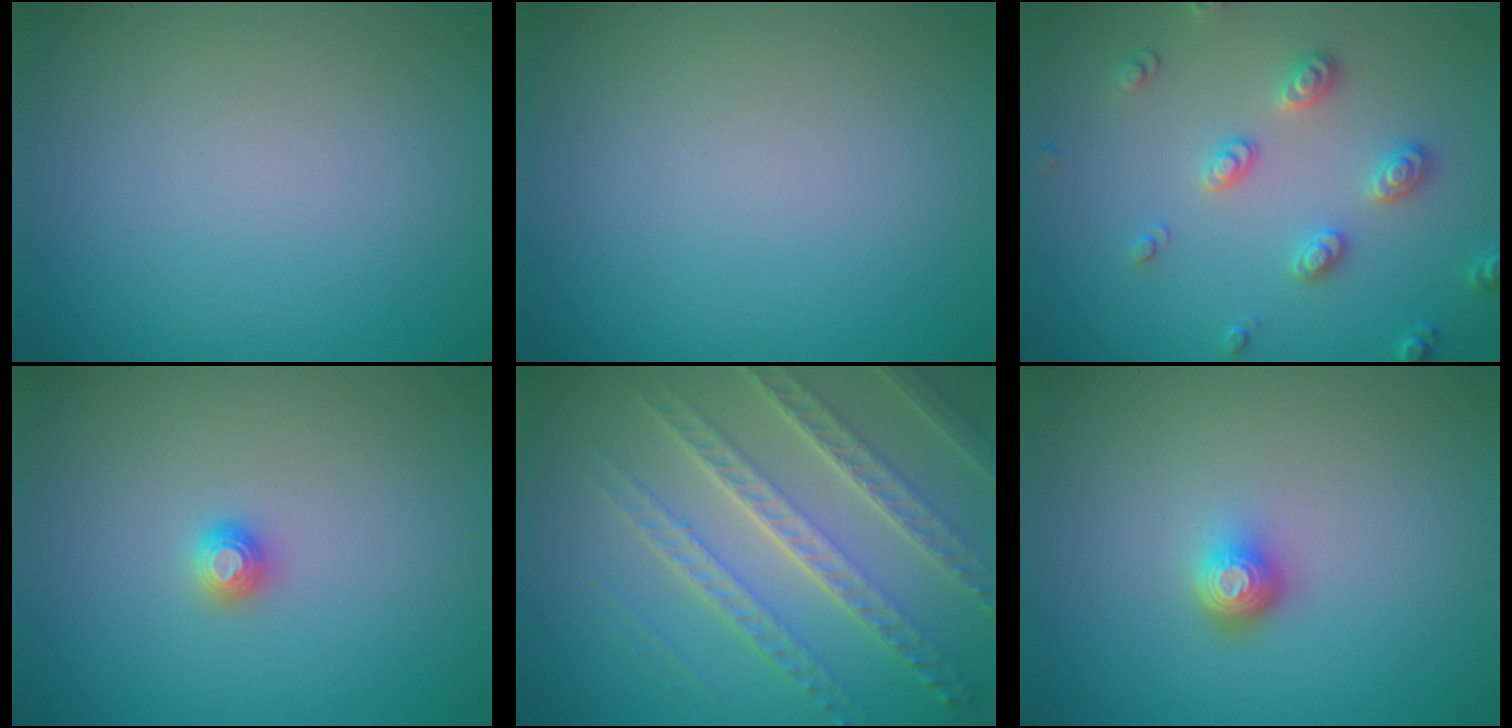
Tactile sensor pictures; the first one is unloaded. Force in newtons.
{"total": 0.0}
{"total": 2.9, "press": 2.7, "slide": 1.1}
{"total": 1.2, "press": 1.2, "slide": 0.1}
{"total": 7.1, "press": 5.0, "slide": 5.0}
{"total": 1.9, "press": 1.4, "slide": 1.3}